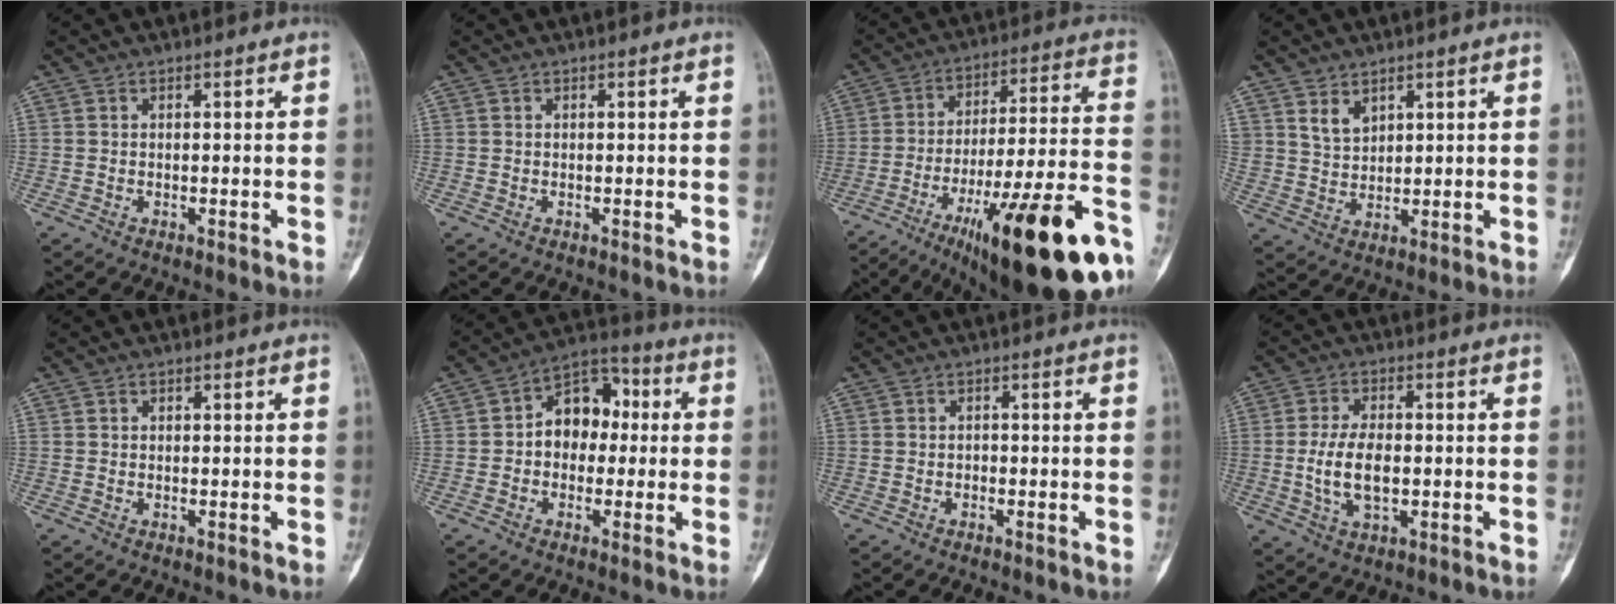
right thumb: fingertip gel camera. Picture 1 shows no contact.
{"total": 0.0}
{"total": 29.5, "force": [-15.6, 6.5, 24.2], "torque": [-0.301, 0.056, -0.235]}
{"total": 4.0, "force": [2.6, 2.6, 1.7], "torque": [-0.016, -0.025, 0.058]}
{"total": 0.0}
{"total": 10.7, "force": [0.6, 7.8, 7.2], "torque": [-0.070, 0.035, -0.005]}
{"total": 0.6, "force": [-0.3, 0.4, 0.3], "torque": [0.002, 0.003, -0.008]}
{"total": 8.6, "force": [-0.9, 4.6, 7.2], "torque": [-0.132, 0.003, -0.015]}